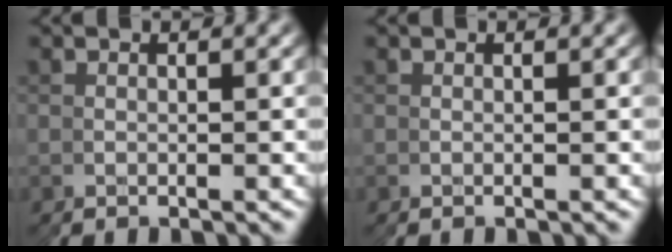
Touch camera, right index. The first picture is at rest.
{"total": 0.0}